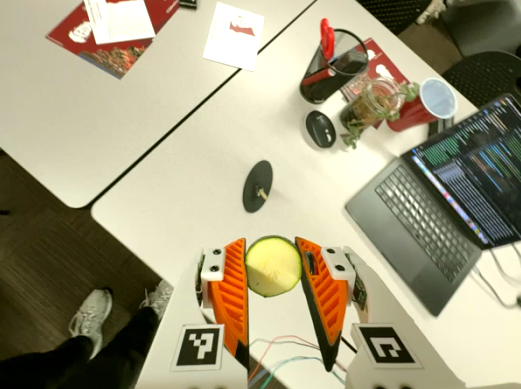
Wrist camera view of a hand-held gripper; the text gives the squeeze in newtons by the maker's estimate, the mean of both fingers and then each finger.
{"total": 11.3, "left": 11.9, "right": 10.8}